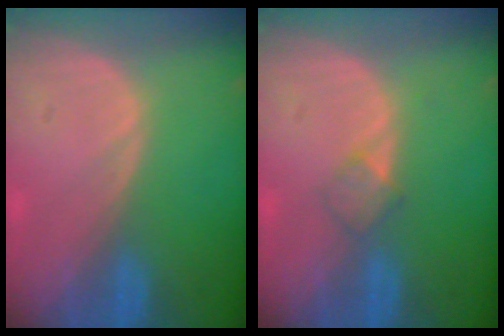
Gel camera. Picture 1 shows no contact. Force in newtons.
{"total": 2.0, "press": 2.0, "slide": 0.2}